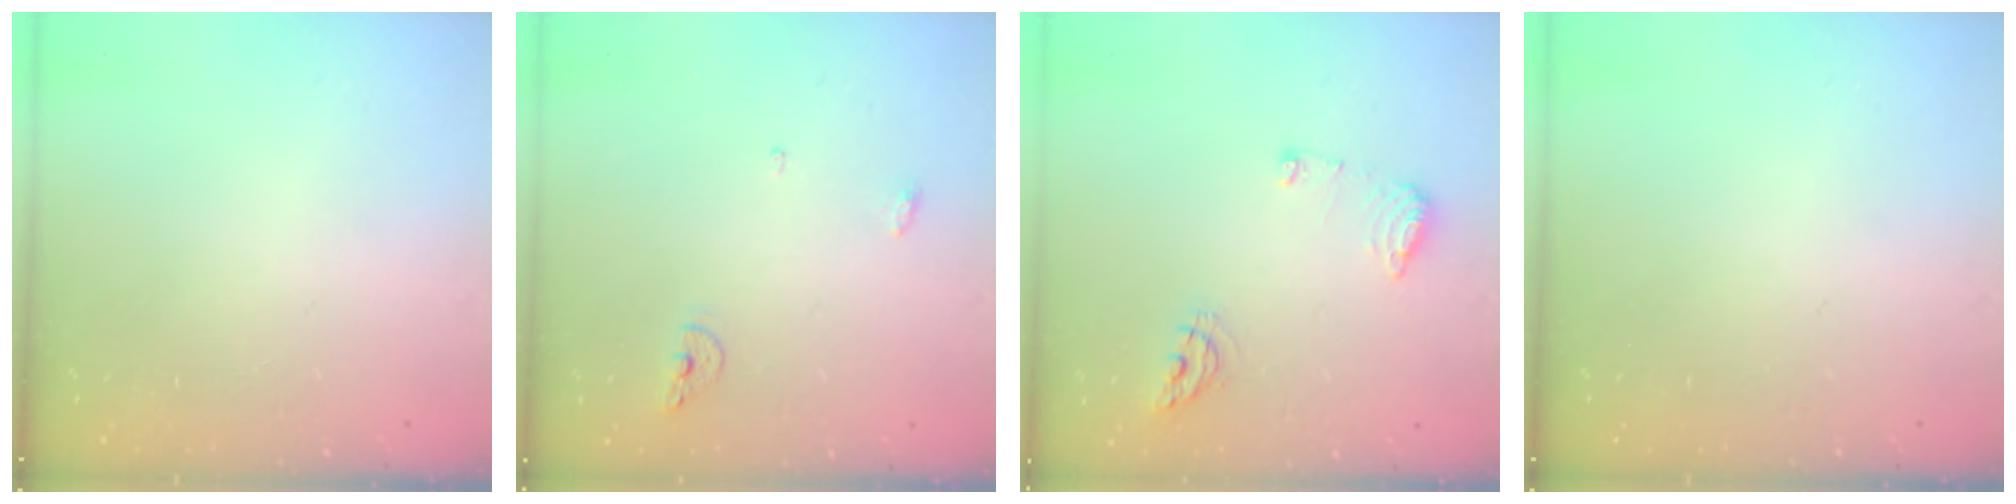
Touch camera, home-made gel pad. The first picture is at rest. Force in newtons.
{"total": 5.6, "press": 5.5, "slide": 1.0}
{"total": 8.1, "press": 8.1, "slide": 0.9}
{"total": 0.0}